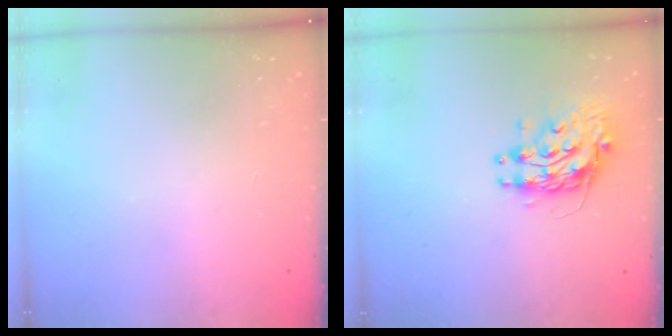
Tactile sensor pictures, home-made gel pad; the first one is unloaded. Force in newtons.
{"total": 10.6, "press": 10.5, "slide": 0.8}